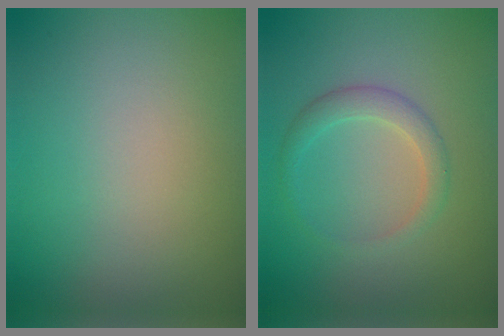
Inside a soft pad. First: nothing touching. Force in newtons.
{"total": 2.2, "press": 2.2, "slide": 0.2}